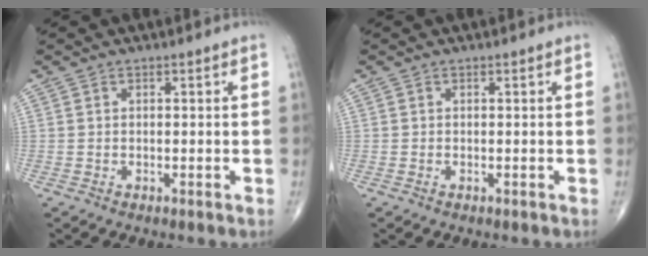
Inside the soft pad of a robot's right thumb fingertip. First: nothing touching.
{"total": 0.0}